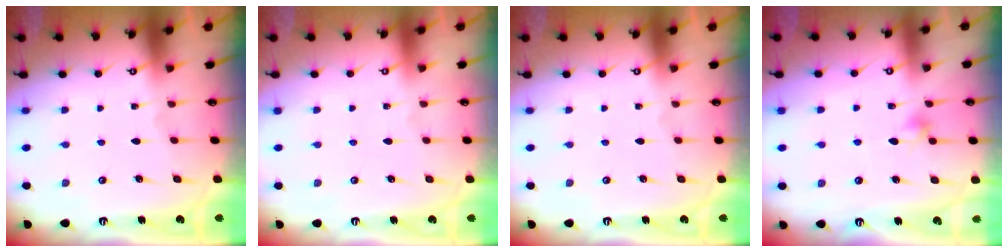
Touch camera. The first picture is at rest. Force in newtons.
{"total": 4.0, "press": 4.0, "slide": 0.1}
{"total": 0.0}
{"total": 6.2, "press": 6.1, "slide": 1.3}